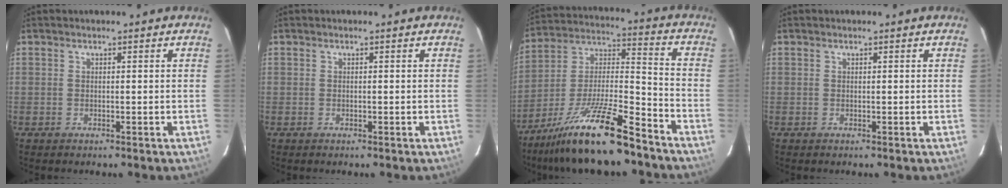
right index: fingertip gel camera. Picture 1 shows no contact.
{"total": 0.0}
{"total": 17.9, "force": [-13.3, 1.6, 11.8], "torque": [-0.239, -0.021, -0.238]}
{"total": 0.0}